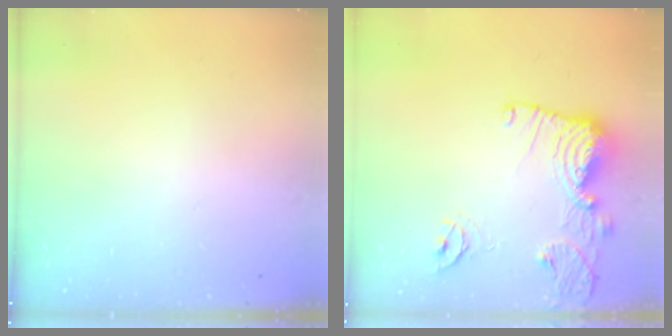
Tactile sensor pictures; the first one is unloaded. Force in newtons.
{"total": 14.3, "press": 14.2, "slide": 1.4}